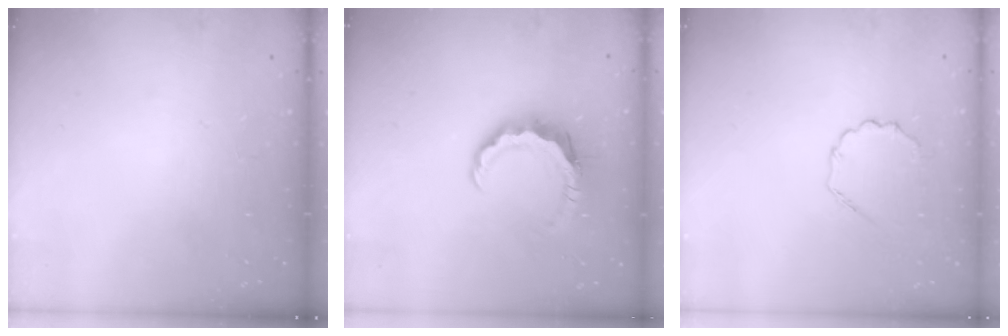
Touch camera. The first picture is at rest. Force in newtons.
{"total": 8.2, "press": 8.1, "slide": 1.0}
{"total": 3.8, "press": 3.5, "slide": 1.3}